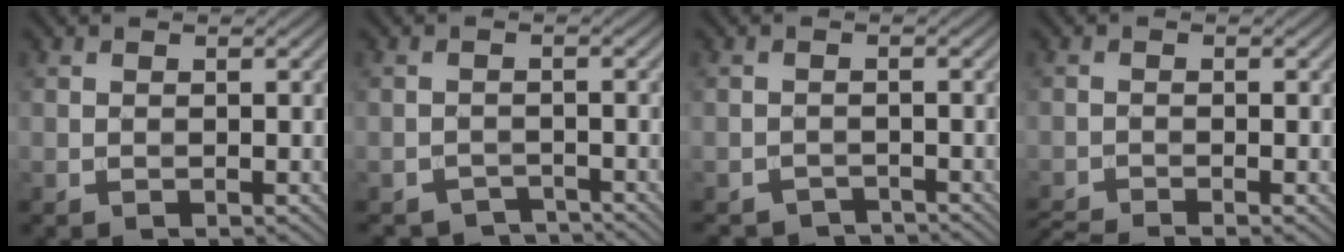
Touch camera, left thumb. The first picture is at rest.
{"total": 2.6, "force": [-2.5, 0.9, 0.4], "torque": [-0.002, 0.000, -0.044]}
{"total": 2.4, "force": [-2.3, 0.7, 0.3], "torque": [-0.001, 0.001, -0.041]}
{"total": 2.9, "force": [-2.5, 0.1, 1.4], "torque": [-0.028, -0.004, -0.053]}